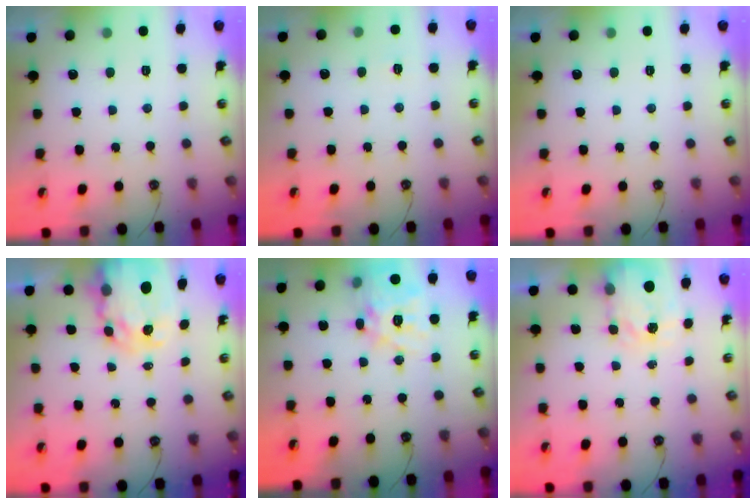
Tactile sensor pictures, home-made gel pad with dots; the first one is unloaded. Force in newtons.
{"total": 3.3, "press": 3.3, "slide": 0.4}
{"total": 0.0}
{"total": 8.4, "press": 8.4, "slide": 0.7}
{"total": 16.3, "press": 16.3, "slide": 1.6}
{"total": 4.0, "press": 3.9, "slide": 0.6}